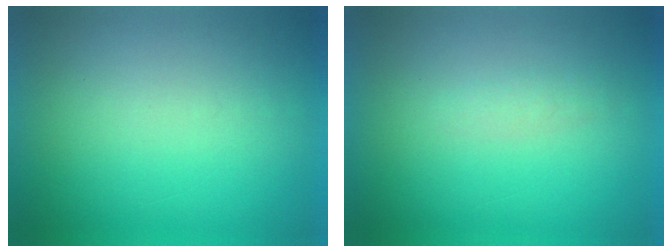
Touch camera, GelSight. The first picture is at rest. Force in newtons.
{"total": 1.3}